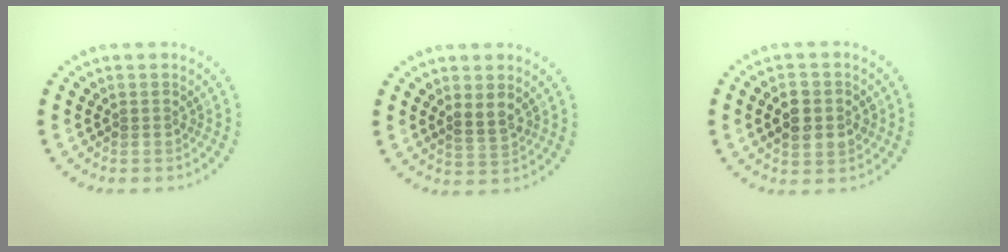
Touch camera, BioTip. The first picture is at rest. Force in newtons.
{"total": 1.8, "press": 1.6, "slide": 0.8}
{"total": 3.9, "press": 3.8, "slide": 0.3}